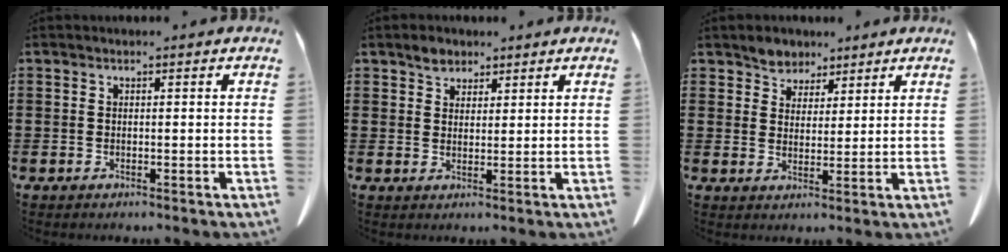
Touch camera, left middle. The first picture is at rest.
{"total": 2.8, "force": [2.1, 1.6, 0.8], "torque": [-0.013, 0.002, 0.040]}
{"total": 3.8, "force": [3.2, 2.1, 0.1], "torque": [-0.019, 0.002, 0.063]}